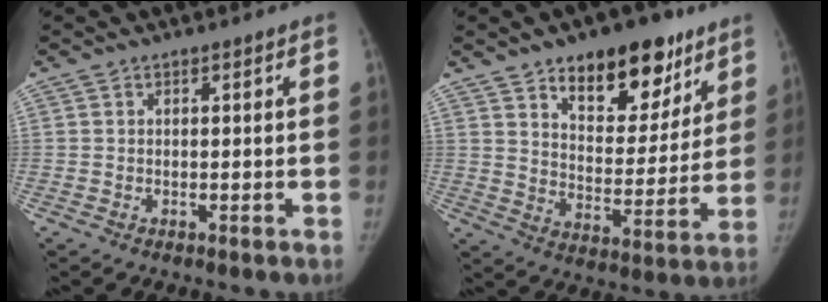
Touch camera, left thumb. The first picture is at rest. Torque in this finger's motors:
{"motor_torque": [1.11, 1.25, 1.30, -1.47, 0.06]}